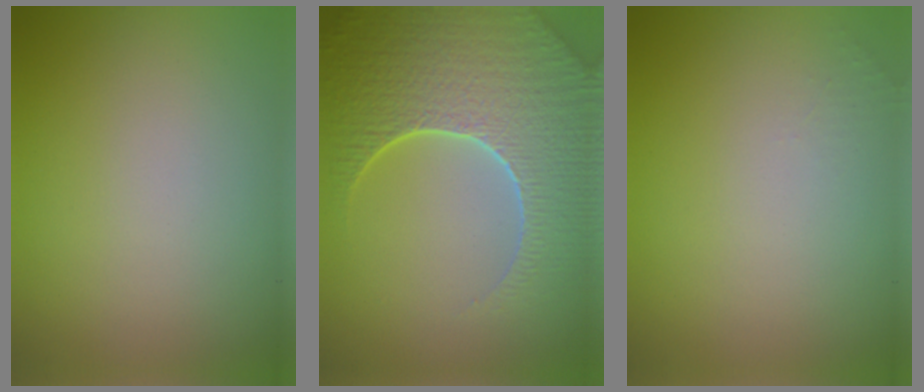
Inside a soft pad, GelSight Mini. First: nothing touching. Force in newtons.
{"total": 9.1, "press": 6.5, "slide": 6.3}
{"total": 0.7, "press": 0.7, "slide": 0.1}